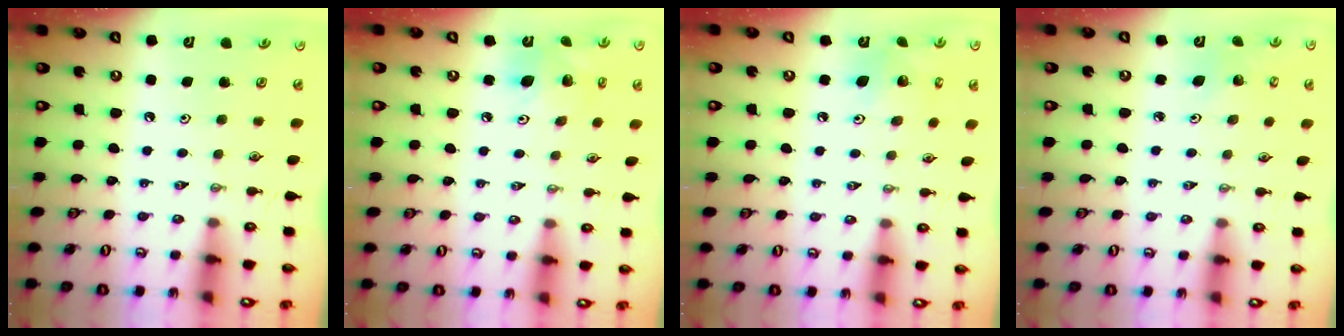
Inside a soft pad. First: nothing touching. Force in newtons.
{"total": 9.8, "press": 9.6, "slide": 1.8}
{"total": 6.2, "press": 6.2, "slide": 0.4}
{"total": 2.7, "press": 2.7, "slide": 0.4}